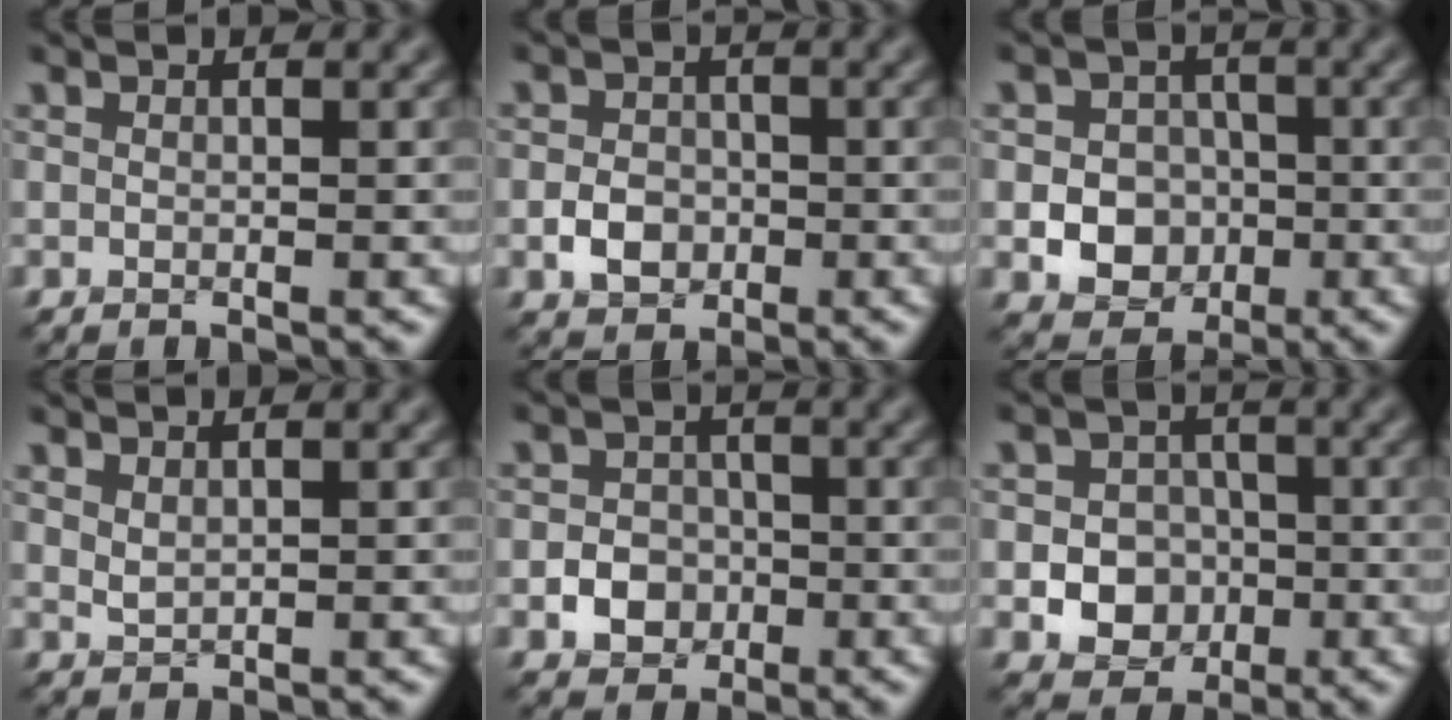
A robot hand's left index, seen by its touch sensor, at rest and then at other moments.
{"total": 2.9, "force": [-1.1, 2.2, 1.4], "torque": [-0.023, 0.002, -0.023]}
{"total": 6.1, "force": [-1.8, 5.2, 2.7], "torque": [-0.023, 0.002, -0.051]}
{"total": 1.0, "force": [0.8, 0.4, 0.5], "torque": [-0.018, -0.001, 0.020]}
{"total": 3.3, "force": [-1.3, 2.8, 1.3], "torque": [-0.007, 0.002, -0.030]}
{"total": 6.0, "force": [-2.0, 5.0, 2.7], "torque": [-0.019, -0.004, -0.051]}